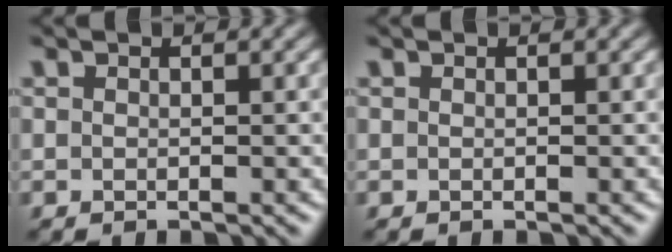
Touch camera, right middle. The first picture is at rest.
{"total": 0.0}